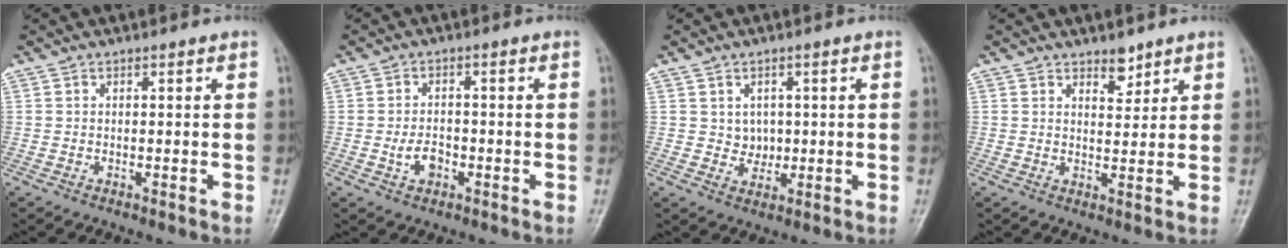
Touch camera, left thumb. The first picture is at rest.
{"total": 3.9, "force": [-1.3, 2.7, 2.5], "torque": [-0.038, 0.009, -0.023]}
{"total": 3.3, "force": [0.5, 3.0, 1.4], "torque": [-0.001, -0.001, 0.011]}
{"total": 3.2, "force": [2.4, 1.5, 1.4], "torque": [-0.006, -0.018, 0.040]}